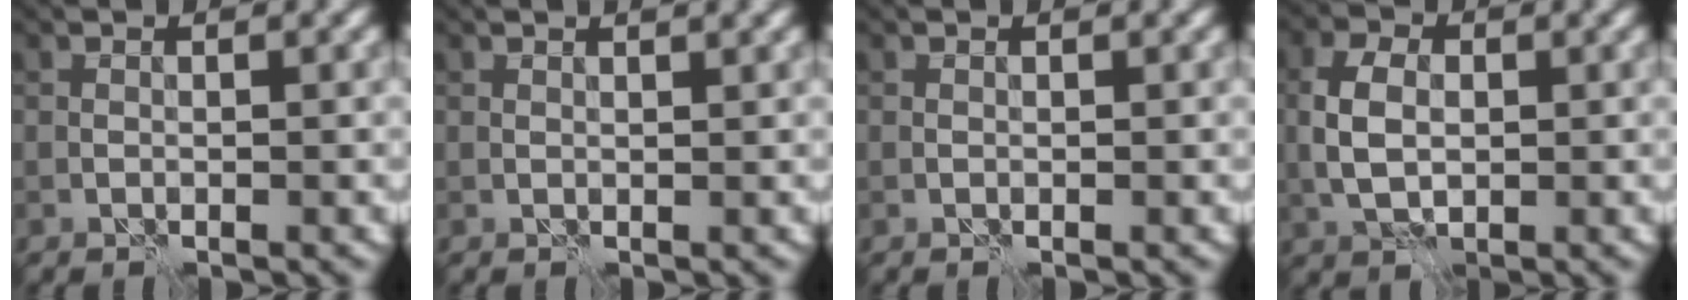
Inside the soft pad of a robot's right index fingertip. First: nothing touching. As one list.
[{"total": 1.5, "force": [1.1, 0.3, 0.9], "torque": [-0.014, 0.000, 0.009]}, {"total": 0.0}, {"total": 4.6, "force": [-0.1, 3.0, 3.4], "torque": [-0.075, 0.003, -0.006]}]